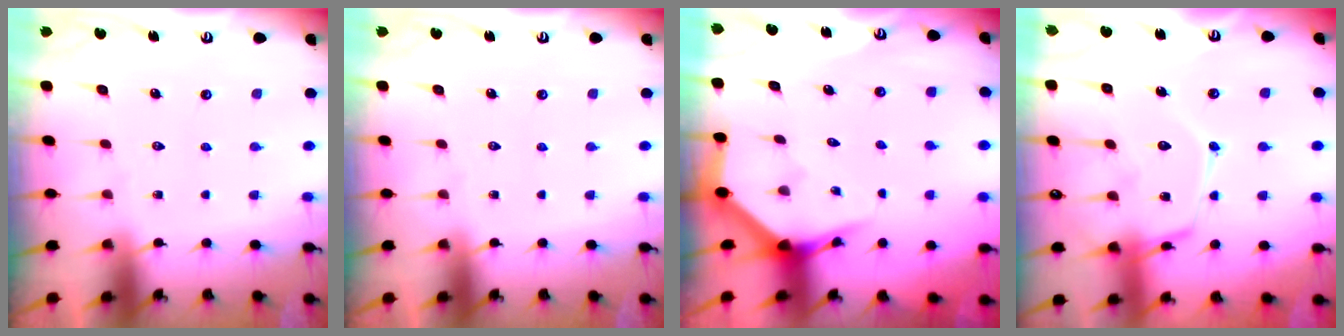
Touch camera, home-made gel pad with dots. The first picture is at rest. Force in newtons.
{"total": 0.0}
{"total": 4.0, "press": 4.0, "slide": 0.2}
{"total": 13.8, "press": 13.8, "slide": 1.3}